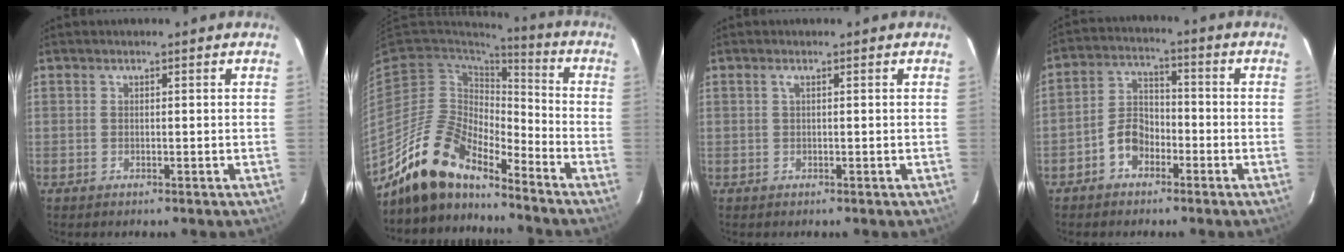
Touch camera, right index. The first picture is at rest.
{"total": 15.2, "force": [-13.1, 4.8, 6.2], "torque": [-0.128, 0.002, -0.250]}
{"total": 0.7, "force": [0.2, -0.2, 0.7], "torque": [-0.013, 0.003, 0.001]}
{"total": 6.1, "force": [-3.4, 4.1, 3.0], "torque": [-0.061, 0.024, -0.058]}